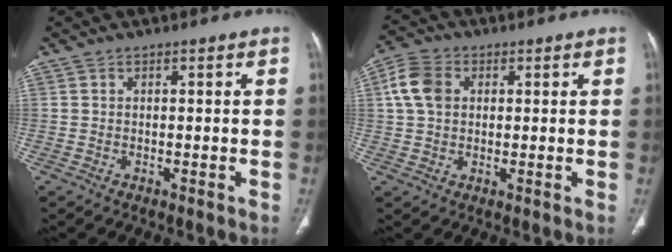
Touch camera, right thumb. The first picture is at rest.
{"total": 6.9, "force": [1.5, 5.1, 4.4], "torque": [-0.087, 0.012, 0.024]}